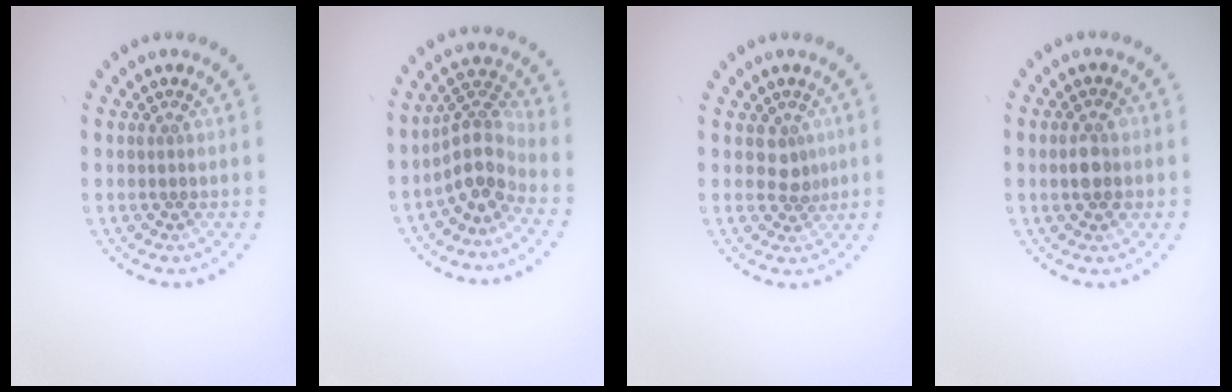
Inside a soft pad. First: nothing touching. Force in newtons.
{"total": 3.6, "press": 2.8, "slide": 2.4}
{"total": 1.7, "press": 1.3, "slide": 1.1}
{"total": 2.6, "press": 2.5, "slide": 0.3}